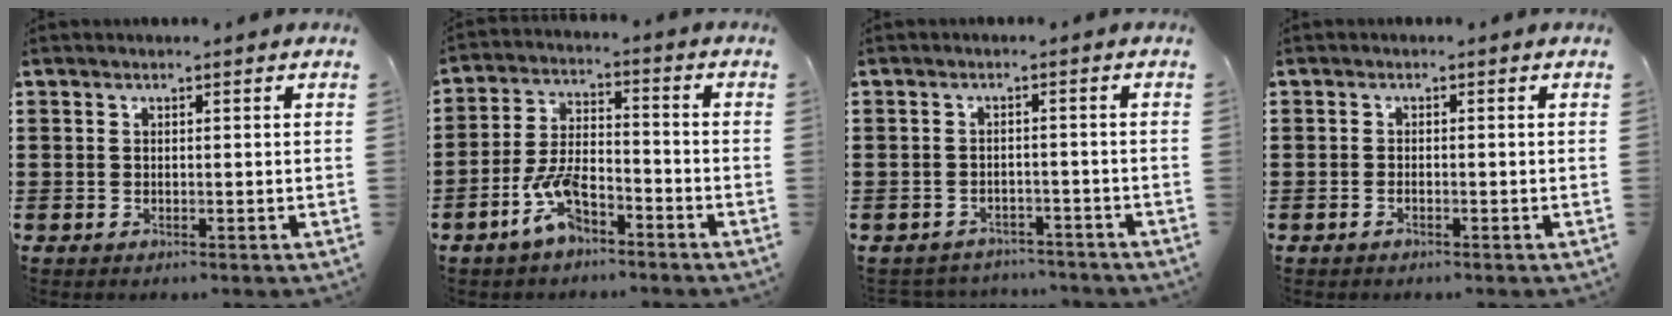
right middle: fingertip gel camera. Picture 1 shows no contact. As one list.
[{"total": 7.4, "force": [-4.6, 3.0, 4.9], "torque": [-0.112, 0.006, -0.088]}, {"total": 2.3, "force": [-2.3, 0.4, -0.1], "torque": [-0.007, -0.003, -0.049]}, {"total": 0.7, "force": [-0.6, 0.1, 0.4], "torque": [-0.013, -0.005, -0.009]}]